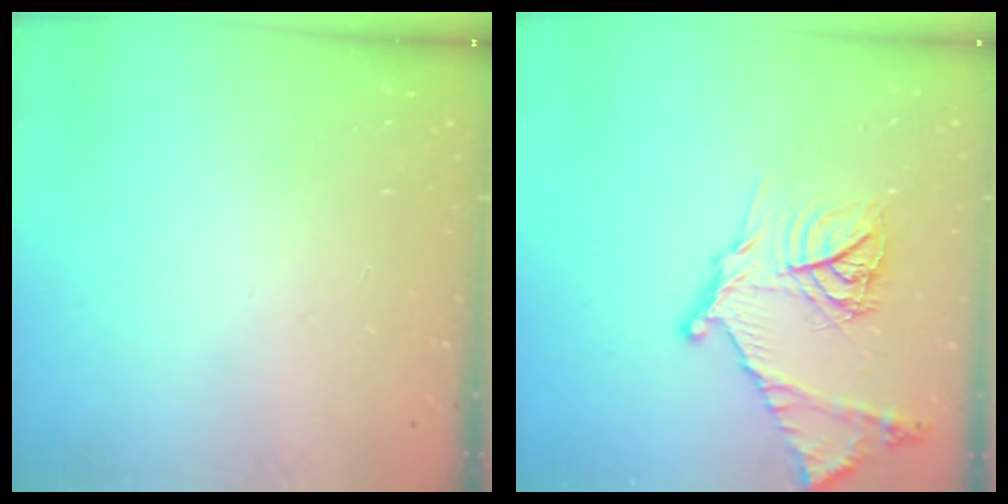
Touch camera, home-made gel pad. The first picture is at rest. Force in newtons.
{"total": 19.1, "press": 19.0, "slide": 1.7}